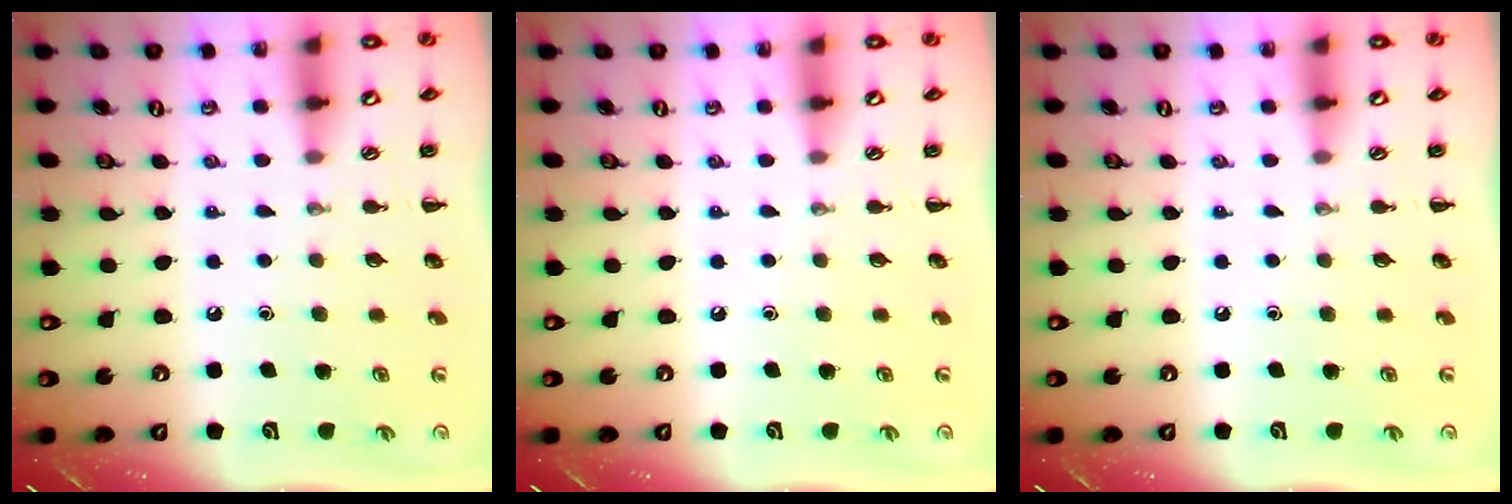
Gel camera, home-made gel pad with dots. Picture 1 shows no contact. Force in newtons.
{"total": 0.0}
{"total": 0.0}